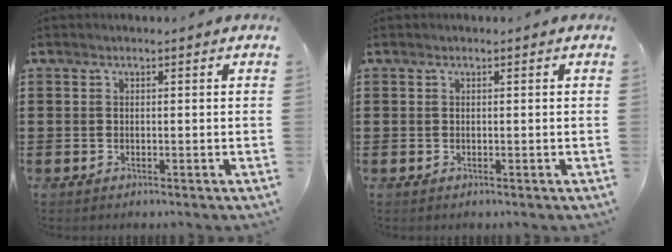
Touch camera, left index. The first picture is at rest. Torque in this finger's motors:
{"motor_torque": [1.10, 1.04, -0.14, -0.05]}